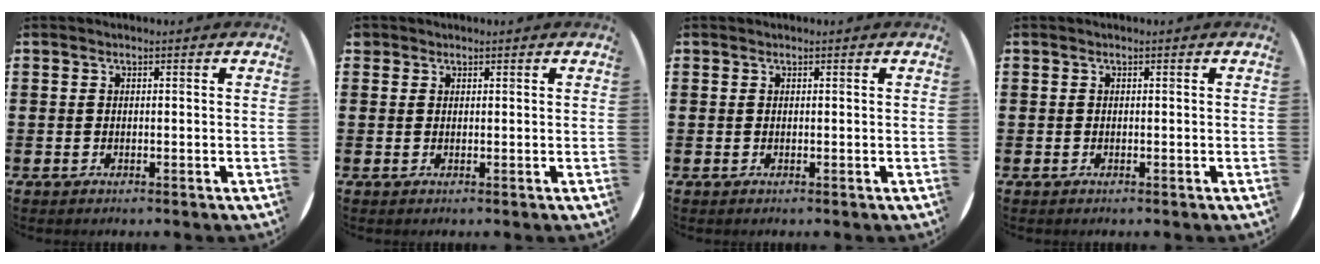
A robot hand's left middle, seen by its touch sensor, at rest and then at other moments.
{"total": 0.7, "force": [0.6, 0.4, -0.1], "torque": [0.001, 0.003, 0.012]}
{"total": 0.0}
{"total": 0.0}